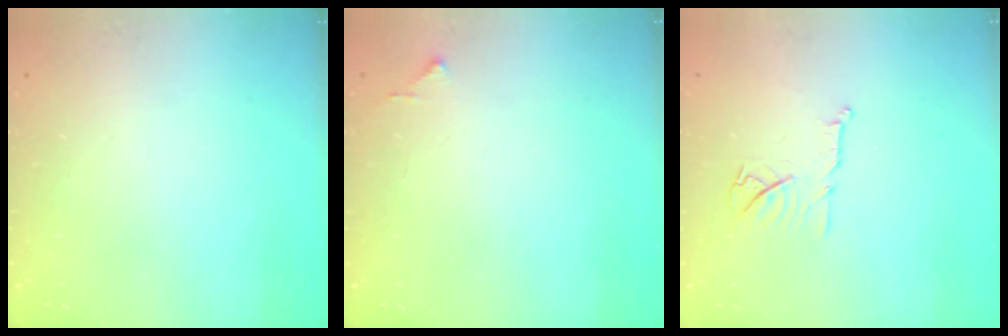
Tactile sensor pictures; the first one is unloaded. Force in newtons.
{"total": 3.4, "press": 3.4, "slide": 0.4}
{"total": 11.0, "press": 11.0, "slide": 0.1}